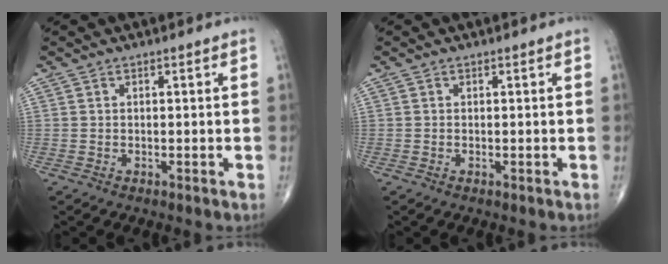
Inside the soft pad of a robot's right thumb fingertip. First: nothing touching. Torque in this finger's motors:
{"motor_torque": [-0.33, -0.07, -0.24, -0.12, -0.02]}